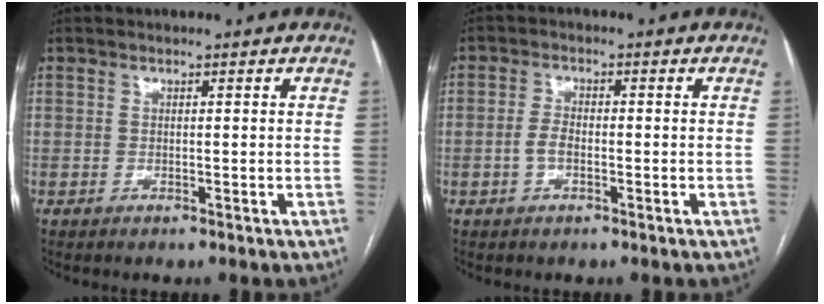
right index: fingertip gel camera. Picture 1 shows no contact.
{"total": 2.7, "force": [-0.7, 1.3, 2.2], "torque": [-0.048, 0.005, -0.015]}